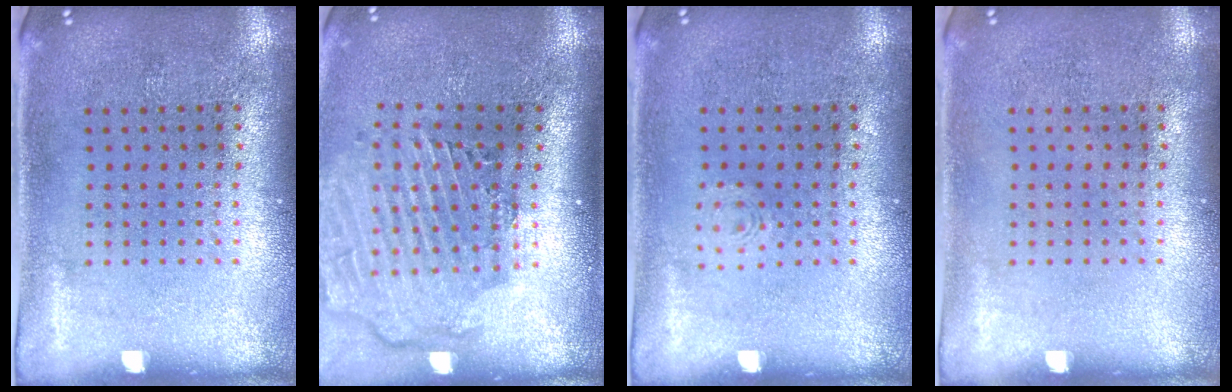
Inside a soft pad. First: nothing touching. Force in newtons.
{"total": 2.9, "press": 2.4, "slide": 1.7}
{"total": 0.8, "press": 0.8, "slide": 0.2}
{"total": 0.0}